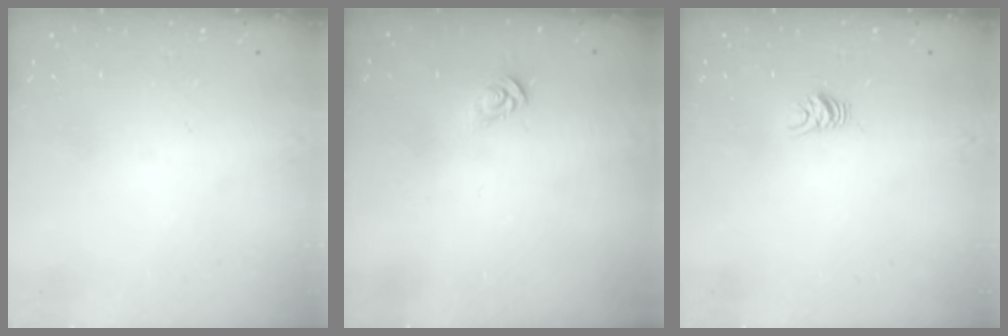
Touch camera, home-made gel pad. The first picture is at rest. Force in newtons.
{"total": 3.7, "press": 3.7, "slide": 0.3}
{"total": 4.8, "press": 4.8, "slide": 0.4}